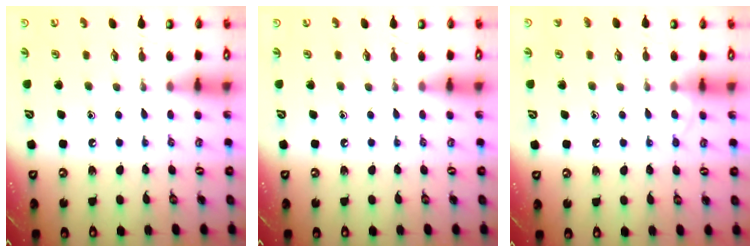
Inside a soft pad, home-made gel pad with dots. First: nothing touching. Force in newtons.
{"total": 0.0}
{"total": 4.2, "press": 4.2, "slide": 0.4}